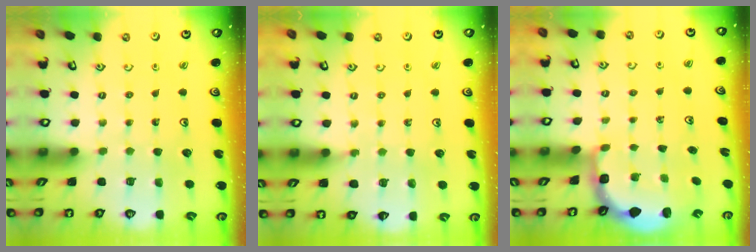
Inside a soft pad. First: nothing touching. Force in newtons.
{"total": 4.7, "press": 4.5, "slide": 1.2}
{"total": 2.8, "press": 2.3, "slide": 1.7}